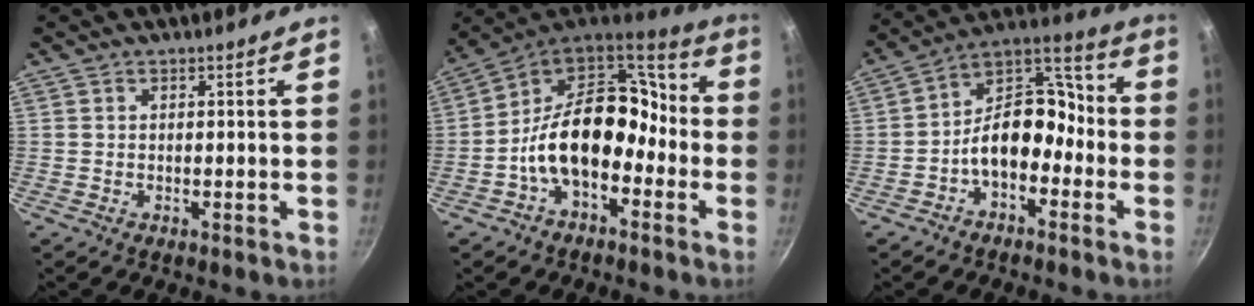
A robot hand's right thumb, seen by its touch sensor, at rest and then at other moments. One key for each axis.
{"total": 17.8, "fx": -4.8, "fy": 11.6, "fz": 12.6, "tx": -0.161, "ty": 0.072, "tz": -0.099}
{"total": 13.0, "fx": -4.1, "fy": 8.6, "fz": 8.9, "tx": -0.099, "ty": 0.073, "tz": -0.084}